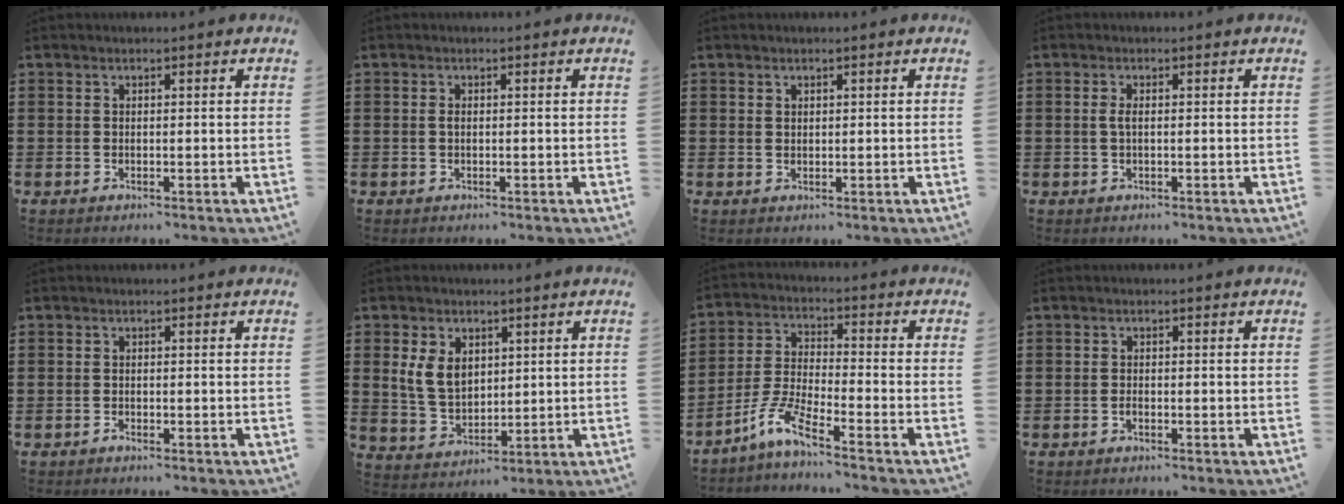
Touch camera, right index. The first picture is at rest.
{"total": 0.7, "force": [0.0, 0.3, 0.6], "torque": [-0.015, -0.001, -0.001]}
{"total": 0.8, "force": [0.5, 0.5, 0.2], "torque": [-0.005, 0.002, 0.010]}
{"total": 1.6, "force": [-0.1, 0.5, 1.5], "torque": [-0.036, -0.002, -0.005]}
{"total": 0.6, "force": [-0.6, 0.0, -0.1], "torque": [0.000, 0.001, -0.014]}
{"total": 6.4, "force": [1.8, 4.6, 4.1], "torque": [-0.108, 0.010, 0.029]}
{"total": 6.1, "force": [-5.0, 0.3, 3.6], "torque": [-0.103, -0.016, -0.106]}
{"total": 0.7, "force": [-0.5, 0.2, 0.4], "torque": [-0.011, -0.004, -0.008]}